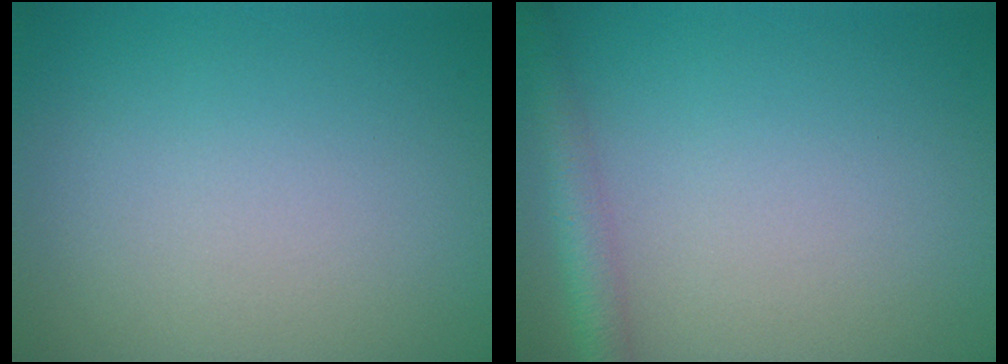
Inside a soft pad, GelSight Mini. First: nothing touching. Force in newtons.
{"total": 2.8, "press": 2.8, "slide": 0.2}